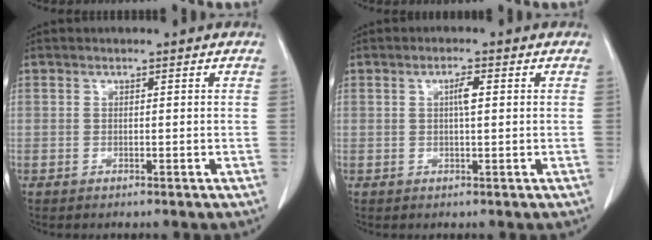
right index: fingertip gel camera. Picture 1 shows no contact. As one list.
[{"total": 2.2, "force": [0.4, 0.3, 2.1], "torque": [-0.040, 0.003, 0.008]}]